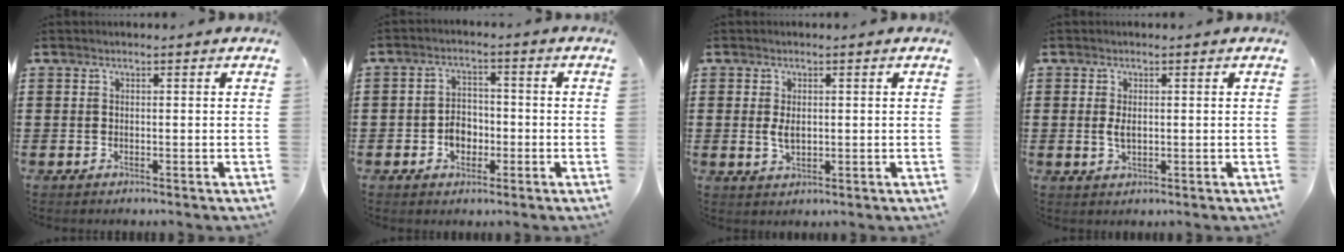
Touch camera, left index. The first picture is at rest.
{"total": 4.1, "force": [-1.4, 3.0, 2.4], "torque": [-0.043, 0.003, -0.031]}
{"total": 2.8, "force": [0.1, 1.5, 2.3], "torque": [-0.055, 0.002, -0.002]}
{"total": 2.0, "force": [0.0, 0.9, 1.8], "torque": [-0.045, -0.001, -0.004]}